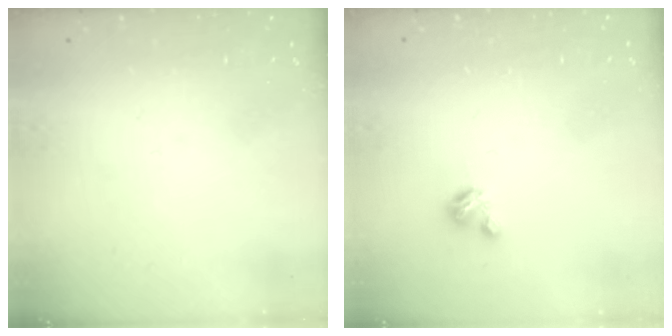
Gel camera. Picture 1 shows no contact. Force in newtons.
{"total": 2.9, "press": 2.9, "slide": 0.3}